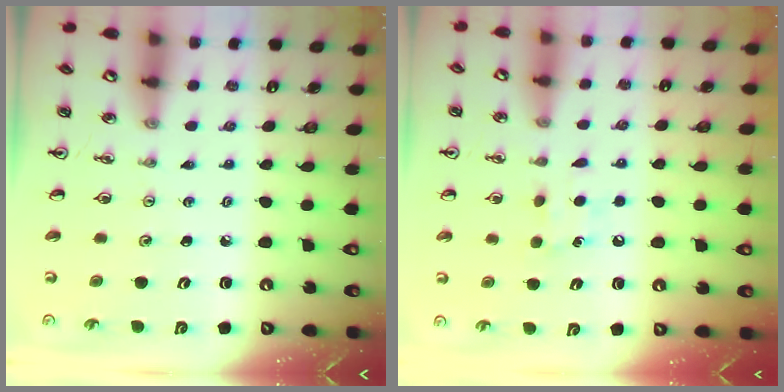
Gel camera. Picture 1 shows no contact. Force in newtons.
{"total": 5.9, "press": 5.9, "slide": 0.7}